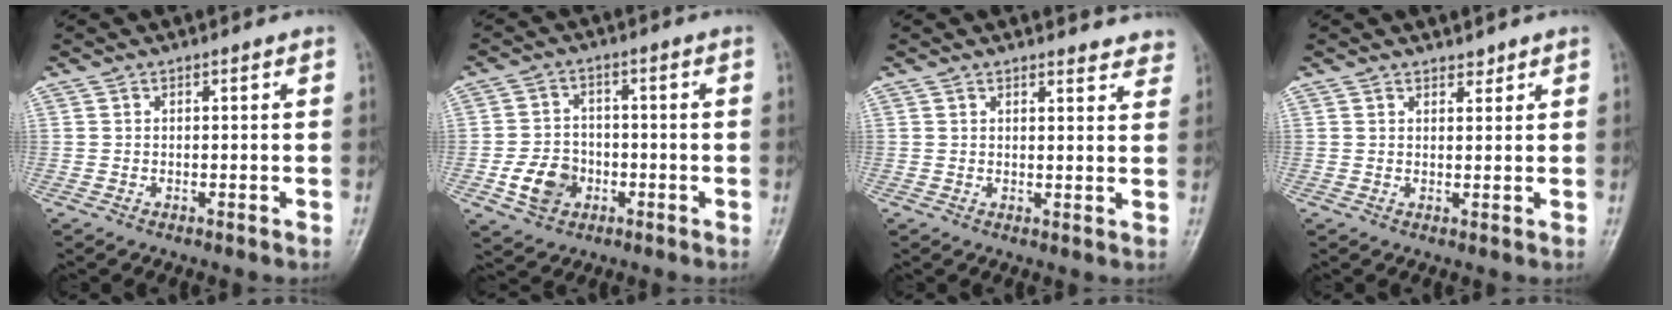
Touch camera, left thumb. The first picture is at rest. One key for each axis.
{"total": 7.1, "fx": -2.2, "fy": 5.8, "fz": 3.5, "tx": -0.044, "ty": 0.012, "tz": -0.038}
{"total": 5.8, "fx": 5.5, "fy": 1.7, "fz": 1.0, "tx": 0.017, "ty": -0.030, "tz": 0.048}
{"total": 1.6, "fx": 1.5, "fy": 0.7, "fz": 0.1, "tx": 0.010, "ty": -0.012, "tz": 0.022}